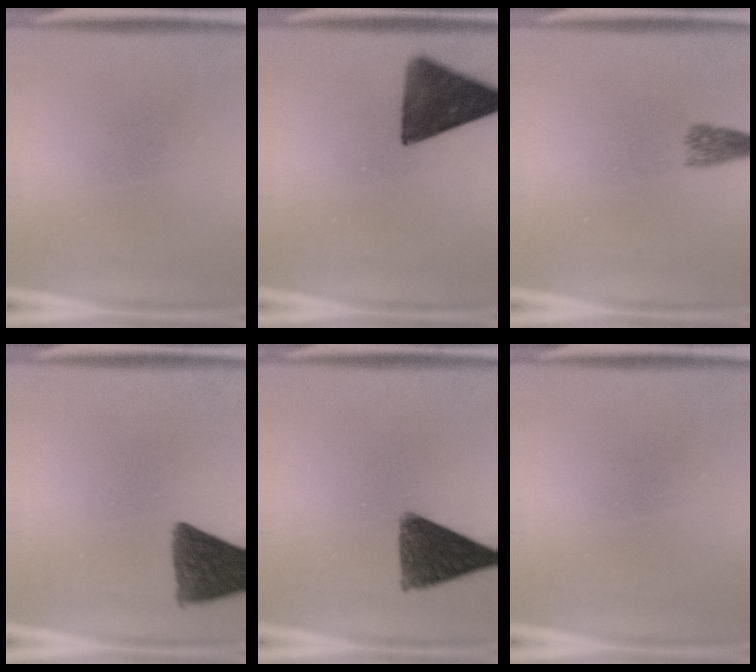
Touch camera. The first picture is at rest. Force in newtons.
{"total": 13.2}
{"total": 2.7}
{"total": 10.8}
{"total": 11.5}
{"total": 0.0}